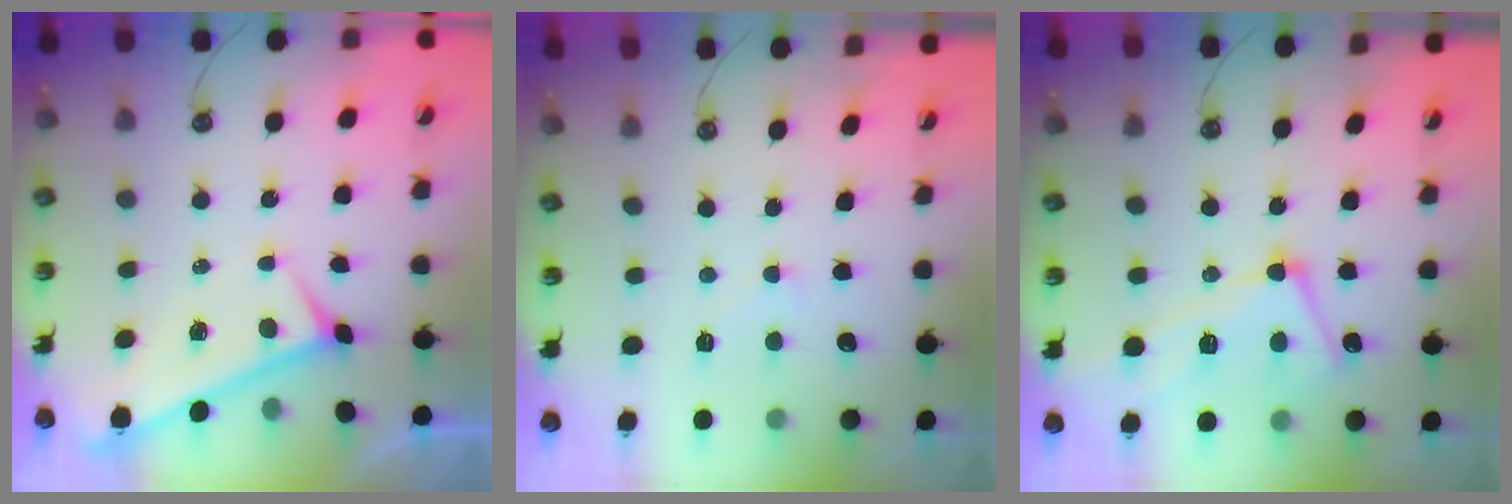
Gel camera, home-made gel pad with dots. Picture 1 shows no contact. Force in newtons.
{"total": 4.1, "press": 4.1, "slide": 0.4}
{"total": 5.7, "press": 5.6, "slide": 1.4}